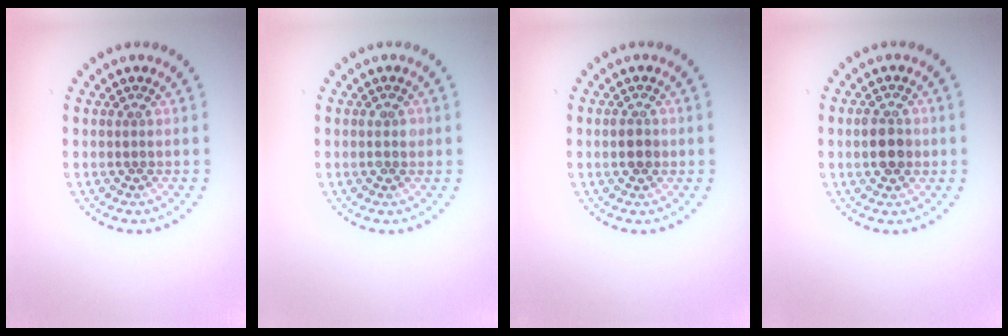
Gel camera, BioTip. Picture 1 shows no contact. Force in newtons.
{"total": 1.1, "press": 1.1, "slide": 0.0}
{"total": 1.5, "press": 1.5, "slide": 0.1}
{"total": 2.8, "press": 2.8, "slide": 0.2}